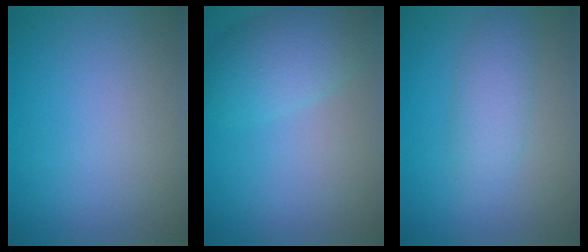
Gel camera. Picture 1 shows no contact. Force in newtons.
{"total": 4.8, "press": 4.8, "slide": 0.2}
{"total": 2.8, "press": 2.8, "slide": 0.1}